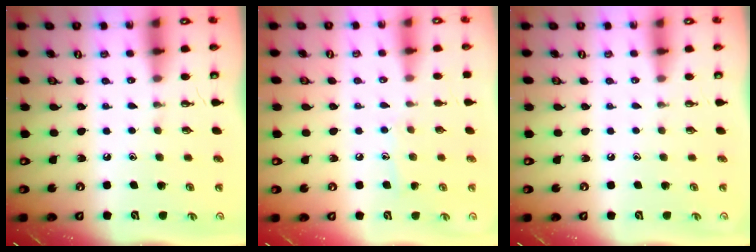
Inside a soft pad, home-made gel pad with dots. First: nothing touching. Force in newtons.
{"total": 6.2, "press": 6.2, "slide": 0.1}
{"total": 0.0}